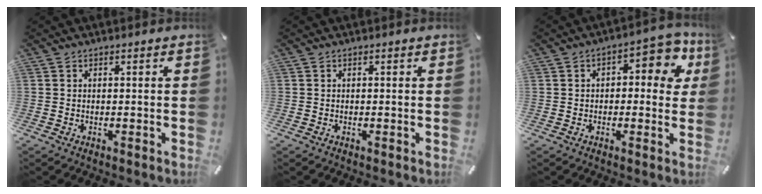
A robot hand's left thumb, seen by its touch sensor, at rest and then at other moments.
{"total": 0.0}
{"total": 8.1, "force": [2.9, 4.3, 6.2], "torque": [-0.067, -0.017, 0.041]}